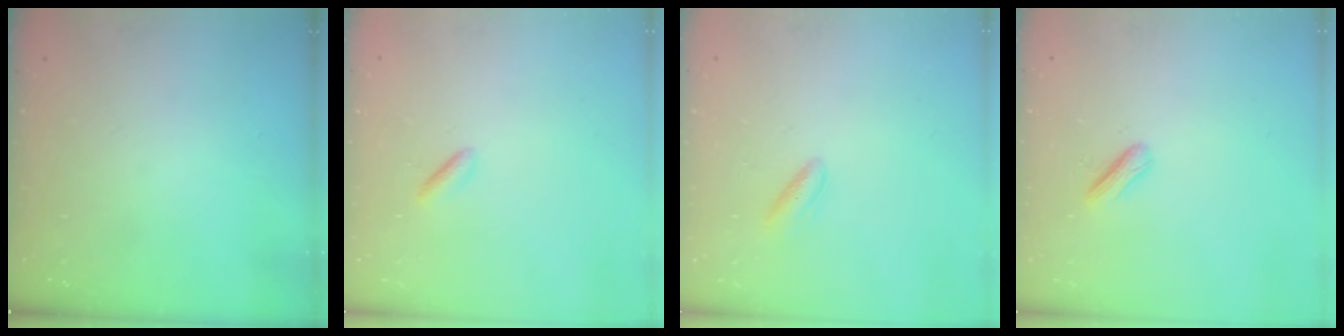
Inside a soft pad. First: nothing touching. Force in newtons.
{"total": 1.2, "press": 1.1, "slide": 0.5}
{"total": 2.9, "press": 2.8, "slide": 0.9}
{"total": 3.5, "press": 3.4, "slide": 0.8}